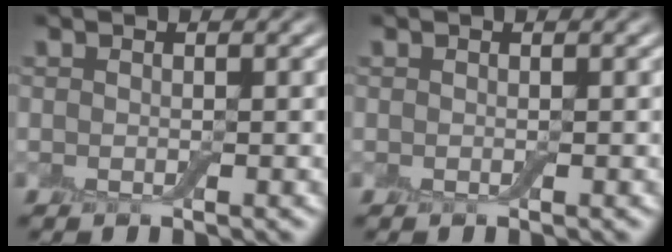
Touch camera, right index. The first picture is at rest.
{"total": 0.0}